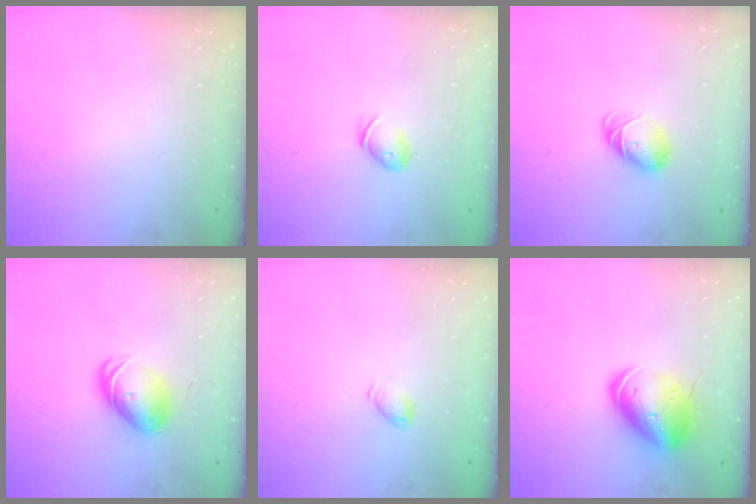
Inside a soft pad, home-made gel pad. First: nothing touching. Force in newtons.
{"total": 7.1, "press": 7.0, "slide": 1.1}
{"total": 7.9, "press": 7.8, "slide": 0.9}
{"total": 9.3, "press": 9.2, "slide": 1.3}
{"total": 4.3, "press": 4.2, "slide": 0.7}
{"total": 13.2, "press": 13.0, "slide": 2.3}